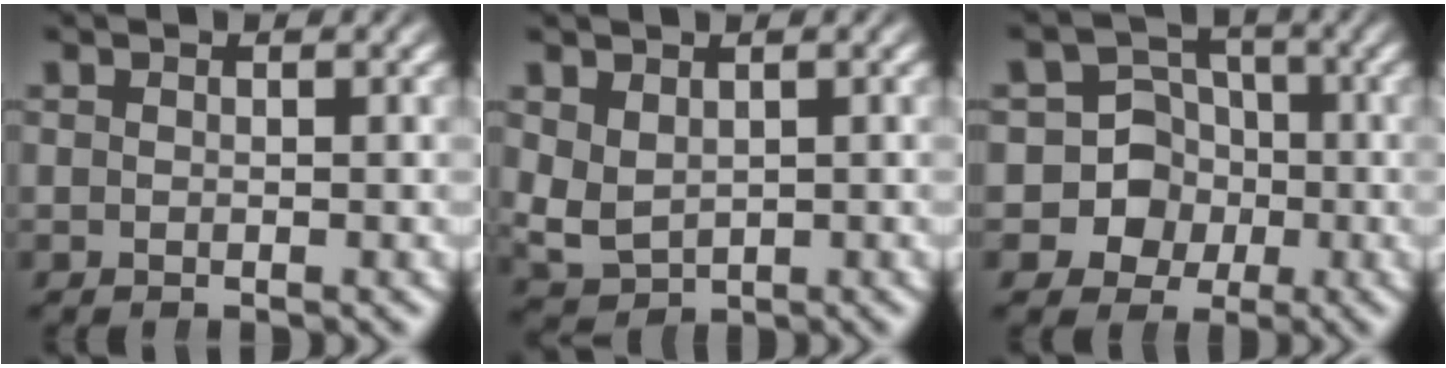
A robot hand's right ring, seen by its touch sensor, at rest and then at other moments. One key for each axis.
{"total": 3.2, "fx": 0.6, "fy": 2.8, "fz": 1.4, "tx": -0.058, "ty": -0.028, "tz": 0.031}
{"total": 11.2, "fx": -2.2, "fy": 10.4, "fz": 3.5, "tx": -0.108, "ty": -0.051, "tz": -0.032}